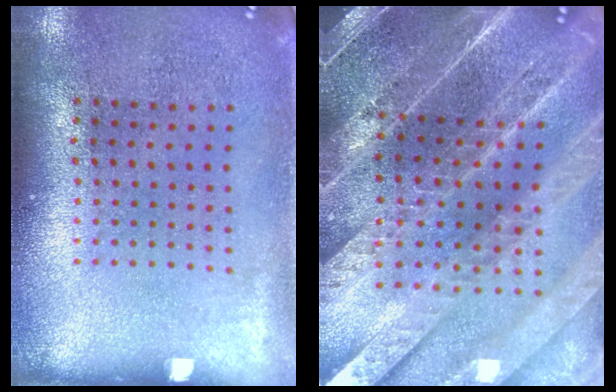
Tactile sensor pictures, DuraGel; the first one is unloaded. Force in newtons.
{"total": 5.2, "press": 4.4, "slide": 2.6}